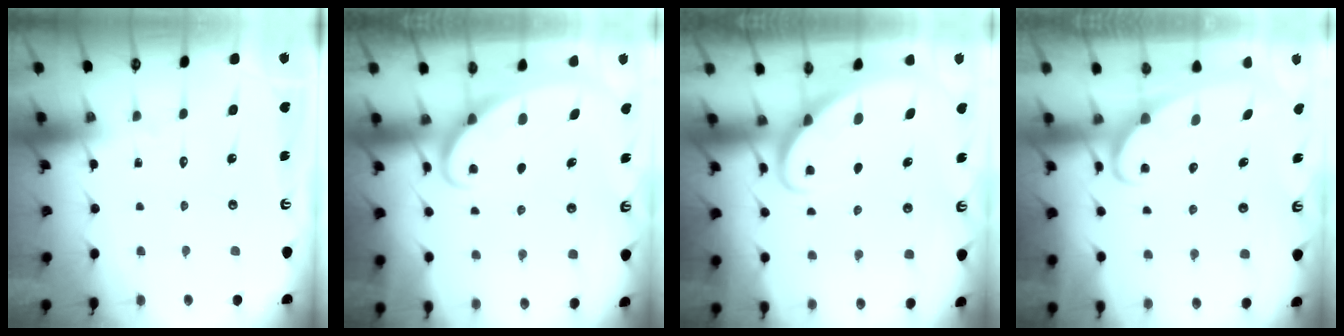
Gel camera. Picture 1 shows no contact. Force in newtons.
{"total": 2.1, "press": 2.1, "slide": 0.0}
{"total": 2.5, "press": 2.5, "slide": 0.2}
{"total": 2.3, "press": 2.2, "slide": 0.3}